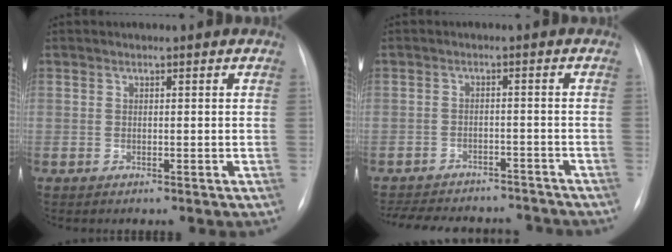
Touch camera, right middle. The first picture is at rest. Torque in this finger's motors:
{"motor_torque": [0.92, -1.20, 0.06, 0.00]}